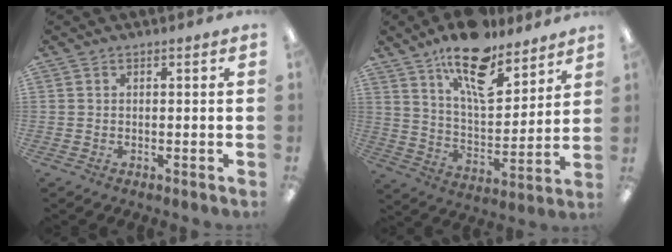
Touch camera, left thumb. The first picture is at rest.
{"total": 17.0, "force": [12.2, 6.8, 9.6], "torque": [-0.155, -0.071, 0.209]}